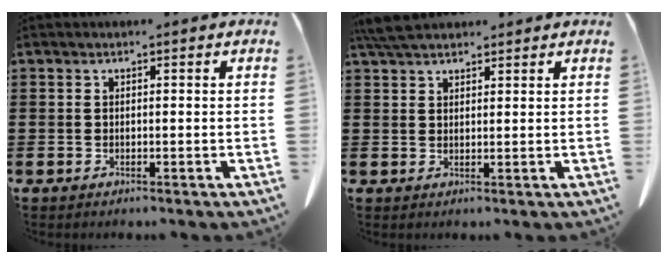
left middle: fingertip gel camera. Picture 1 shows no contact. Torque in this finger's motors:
{"motor_torque": [0.29, 0.25, 0.09, 0.02]}